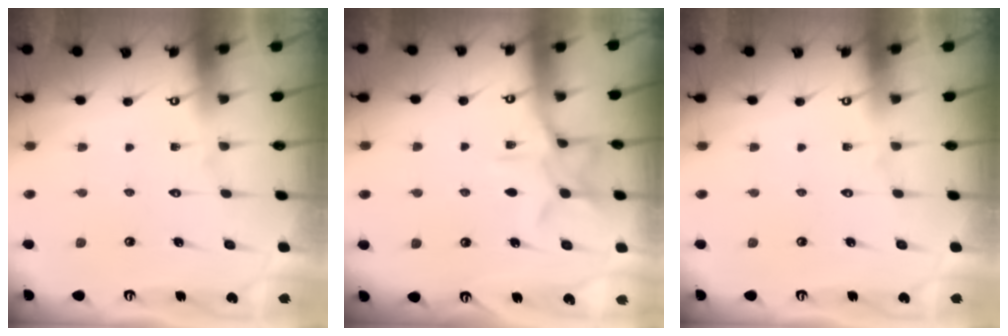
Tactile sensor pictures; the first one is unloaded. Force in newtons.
{"total": 10.0, "press": 10.0, "slide": 0.8}
{"total": 0.0}